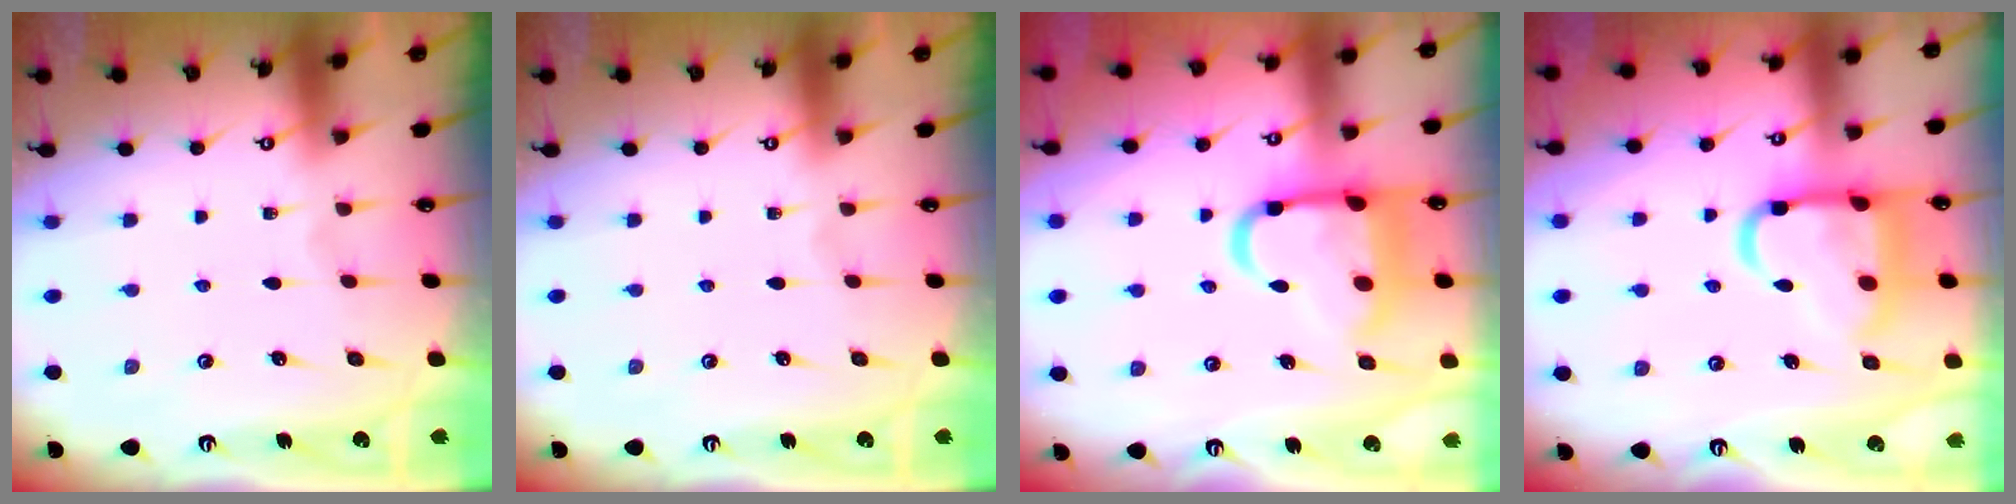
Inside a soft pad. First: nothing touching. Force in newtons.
{"total": 0.0}
{"total": 16.3, "press": 16.2, "slide": 1.9}
{"total": 14.9, "press": 14.8, "slide": 1.4}